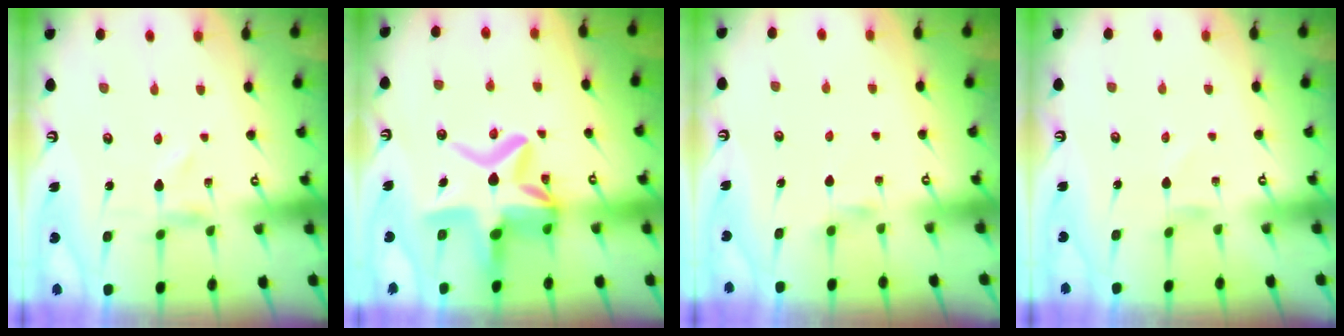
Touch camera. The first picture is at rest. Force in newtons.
{"total": 17.3, "press": 17.1, "slide": 2.0}
{"total": 3.5, "press": 3.4, "slide": 0.6}
{"total": 0.0}